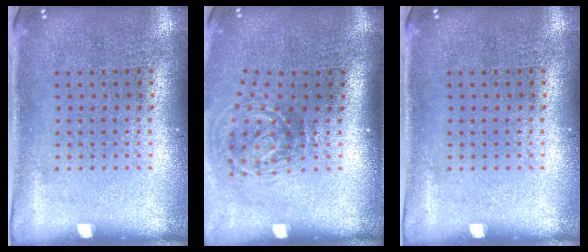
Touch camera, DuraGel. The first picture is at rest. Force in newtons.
{"total": 2.1, "press": 1.2, "slide": 1.6}
{"total": 0.0}